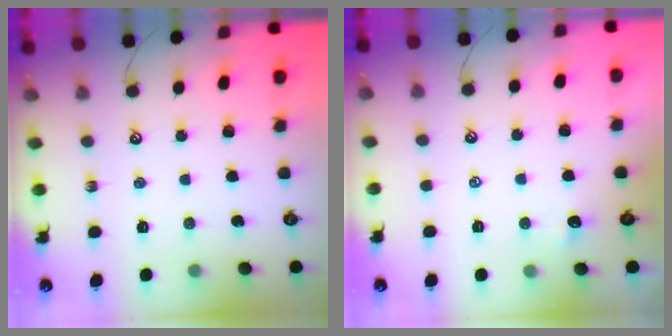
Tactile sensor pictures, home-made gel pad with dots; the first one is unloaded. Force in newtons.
{"total": 3.0, "press": 2.9, "slide": 0.3}